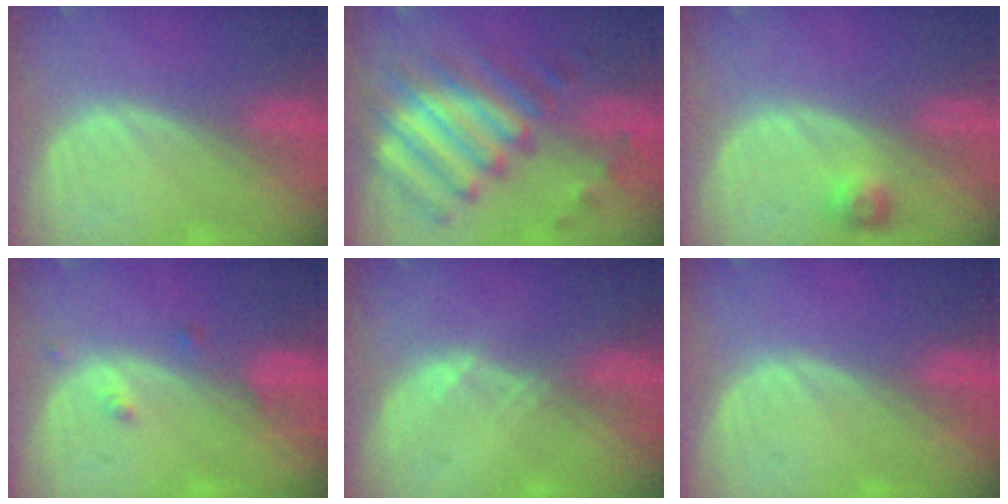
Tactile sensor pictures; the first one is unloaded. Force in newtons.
{"total": 10.7, "press": 10.2, "slide": 3.2}
{"total": 2.4, "press": 2.2, "slide": 0.9}
{"total": 1.6, "press": 1.5, "slide": 0.1}
{"total": 0.8, "press": 0.8, "slide": 0.1}
{"total": 0.0}